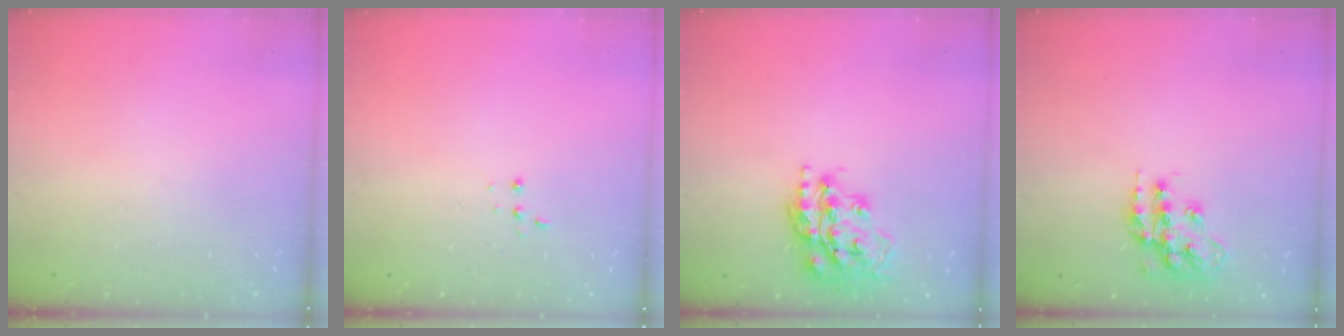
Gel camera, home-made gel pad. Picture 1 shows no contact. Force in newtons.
{"total": 2.7, "press": 2.7, "slide": 0.5}
{"total": 18.1, "press": 18.0, "slide": 1.4}
{"total": 14.0, "press": 14.0, "slide": 0.6}